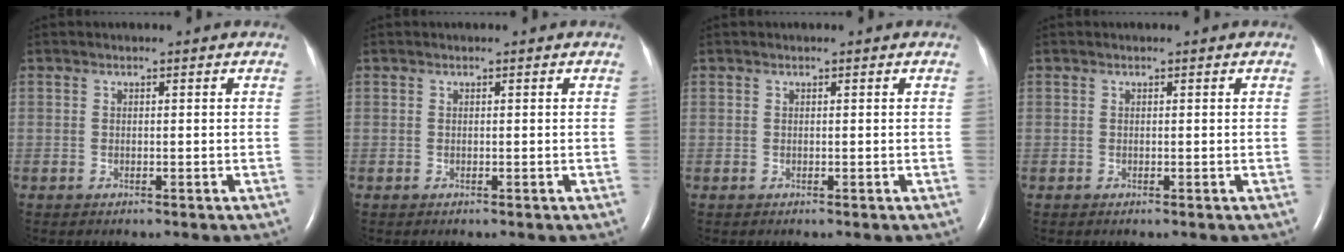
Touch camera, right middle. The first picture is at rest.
{"total": 0.0}
{"total": 0.0}
{"total": 0.0}